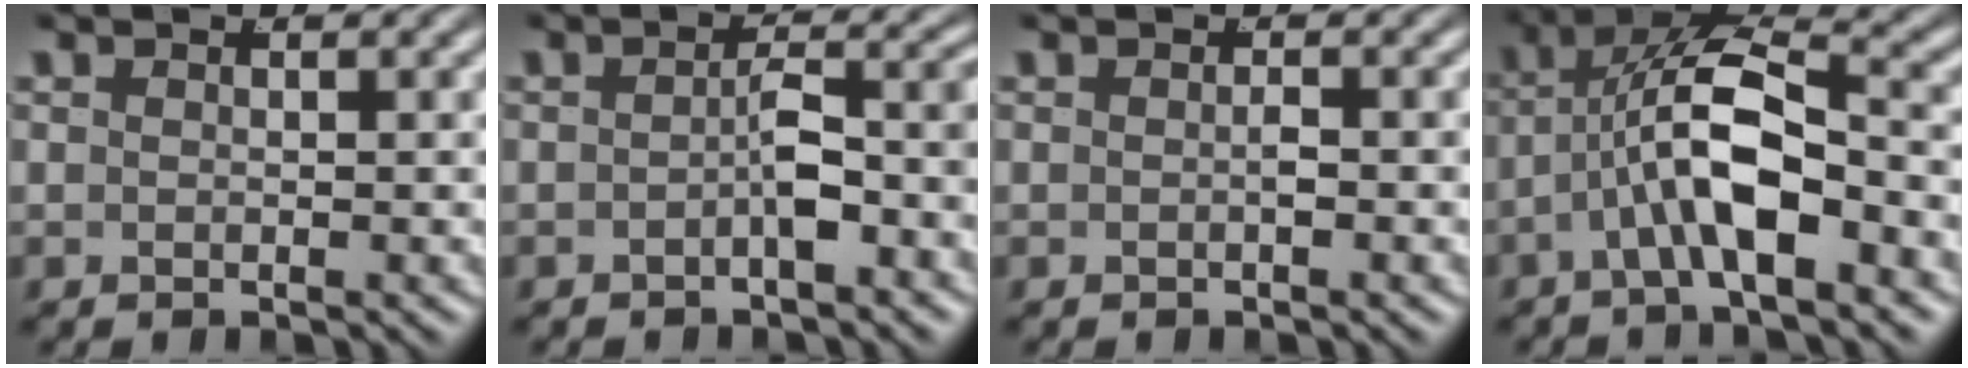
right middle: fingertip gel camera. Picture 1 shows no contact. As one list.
[{"total": 3.1, "force": [-1.4, 0.6, 2.7], "torque": [-0.021, 0.006, -0.023]}, {"total": 0.5, "force": [-0.4, -0.1, 0.4], "torque": [-0.007, 0.001, -0.006]}, {"total": 5.9, "force": [-0.4, 2.8, 5.2], "torque": [-0.090, -0.011, -0.008]}]